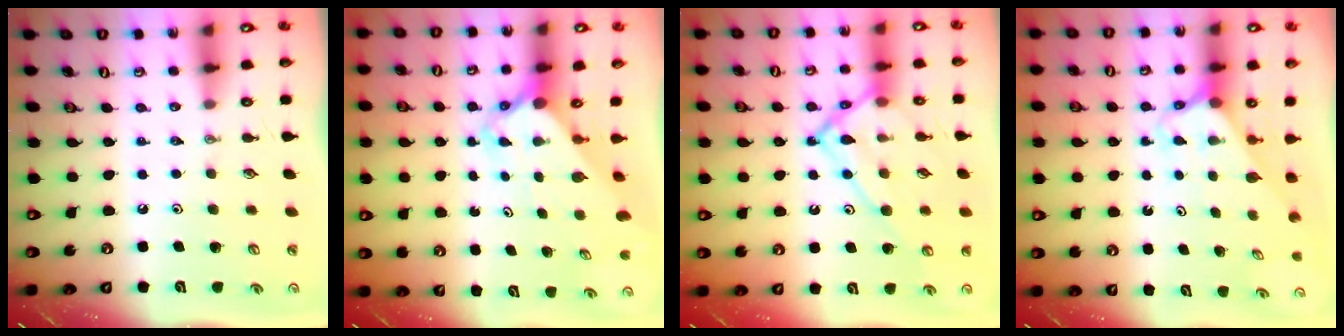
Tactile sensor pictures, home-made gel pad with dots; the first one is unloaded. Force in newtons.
{"total": 3.0, "press": 3.0, "slide": 0.1}
{"total": 16.1, "press": 16.0, "slide": 1.8}
{"total": 2.6, "press": 2.6, "slide": 0.1}